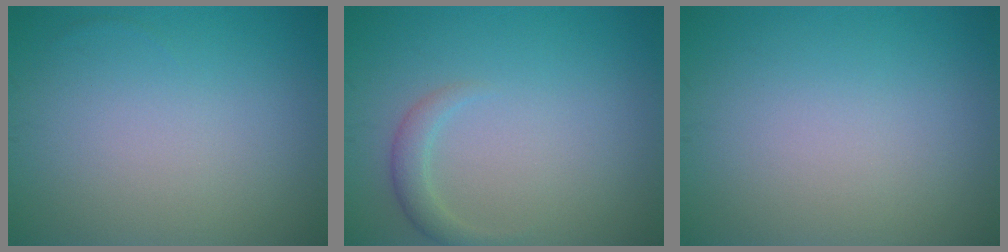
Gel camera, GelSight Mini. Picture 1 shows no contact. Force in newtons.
{"total": 1.7, "press": 1.7, "slide": 0.1}
{"total": 0.0}